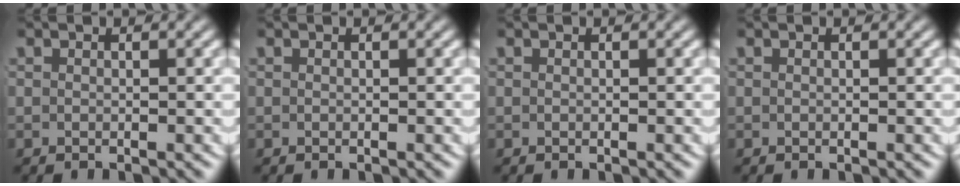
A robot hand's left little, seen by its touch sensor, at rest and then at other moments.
{"total": 0.0}
{"total": 0.0}
{"total": 0.0}